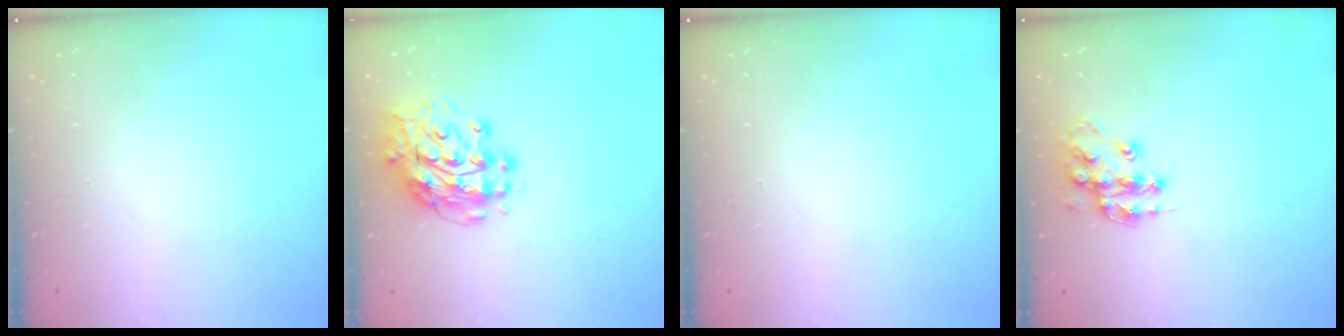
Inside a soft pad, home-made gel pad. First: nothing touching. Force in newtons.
{"total": 13.7, "press": 13.6, "slide": 1.5}
{"total": 0.0}
{"total": 13.8, "press": 13.7, "slide": 0.8}